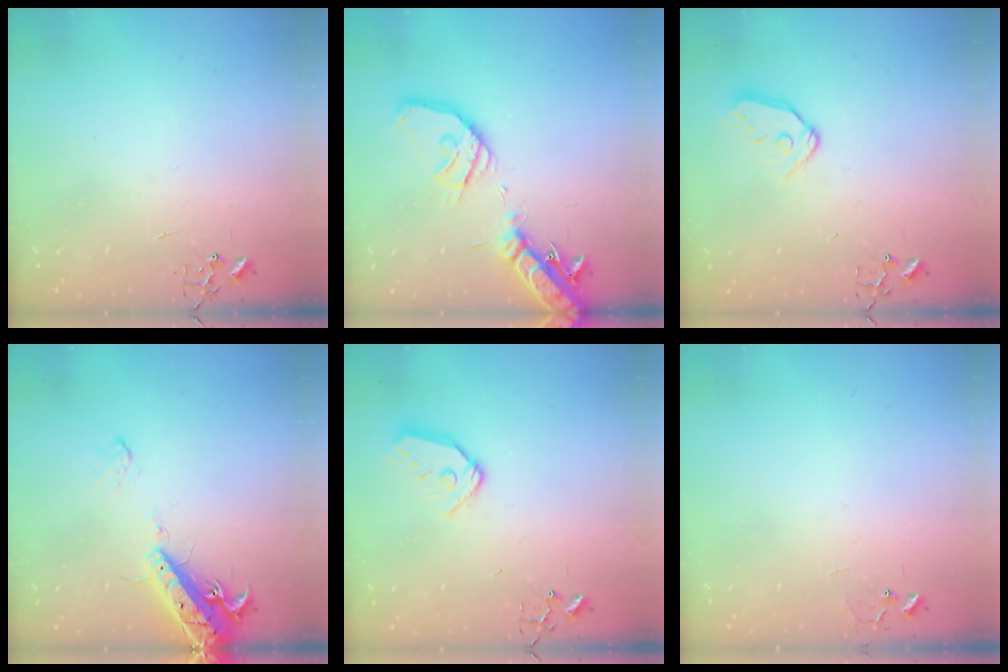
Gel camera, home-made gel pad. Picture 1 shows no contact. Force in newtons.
{"total": 20.7, "press": 20.4, "slide": 3.6}
{"total": 10.0, "press": 9.9, "slide": 1.1}
{"total": 15.1, "press": 14.7, "slide": 3.5}
{"total": 10.7, "press": 10.6, "slide": 1.1}
{"total": 6.6, "press": 6.6, "slide": 0.5}